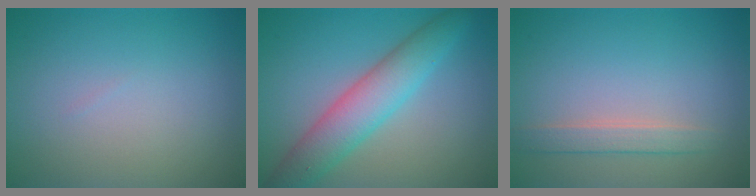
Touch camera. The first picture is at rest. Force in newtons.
{"total": 5.5, "press": 5.5, "slide": 0.4}
{"total": 1.9, "press": 1.9, "slide": 0.1}